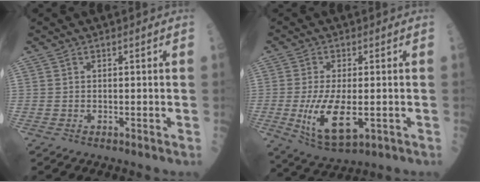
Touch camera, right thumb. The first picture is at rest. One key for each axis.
{"total": 11.4, "fx": -2.2, "fy": 4.8, "fz": 10.1, "tx": -0.189, "ty": -0.020, "tz": -0.029}